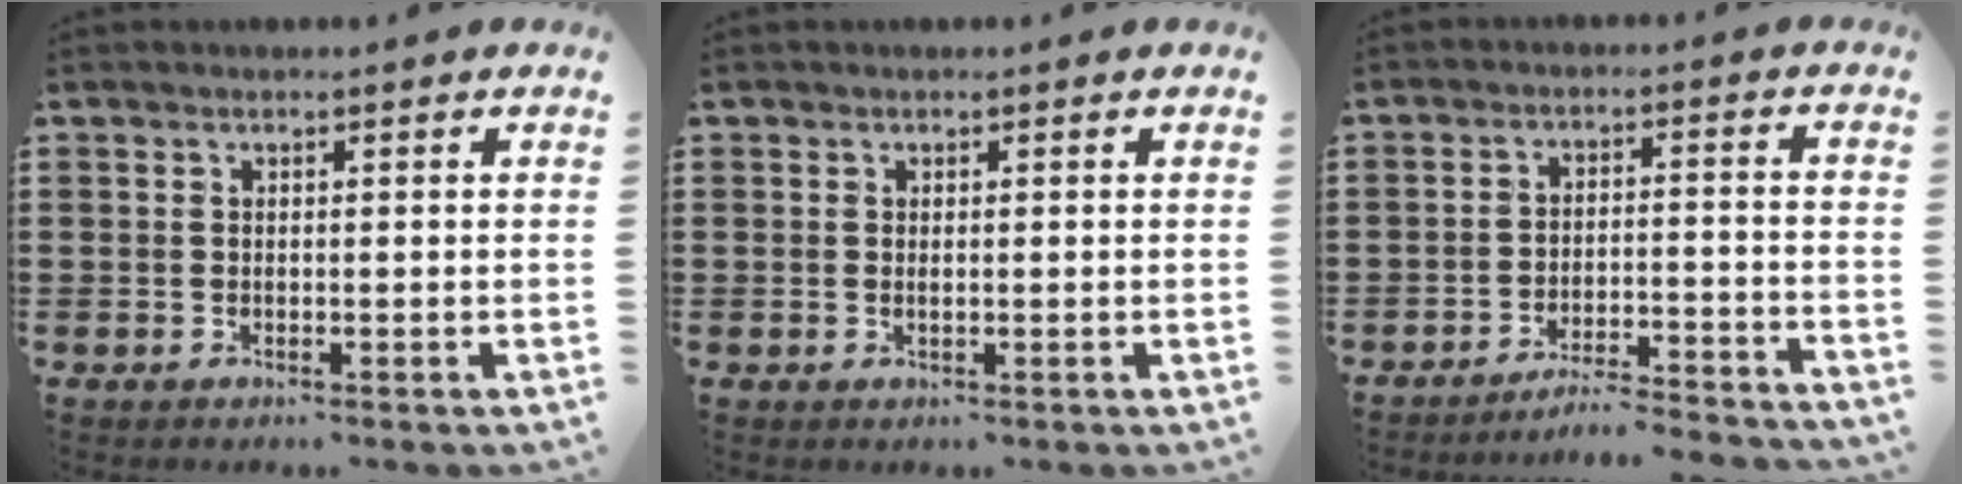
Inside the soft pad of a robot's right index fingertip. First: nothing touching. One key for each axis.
{"total": 0.6, "fx": 0.0, "fy": 0.1, "fz": 0.6, "tx": -0.012, "ty": -0.001, "tz": 0.001}
{"total": 4.8, "fx": -4.7, "fy": -0.3, "fz": 1.1, "tx": -0.022, "ty": -0.007, "tz": -0.094}